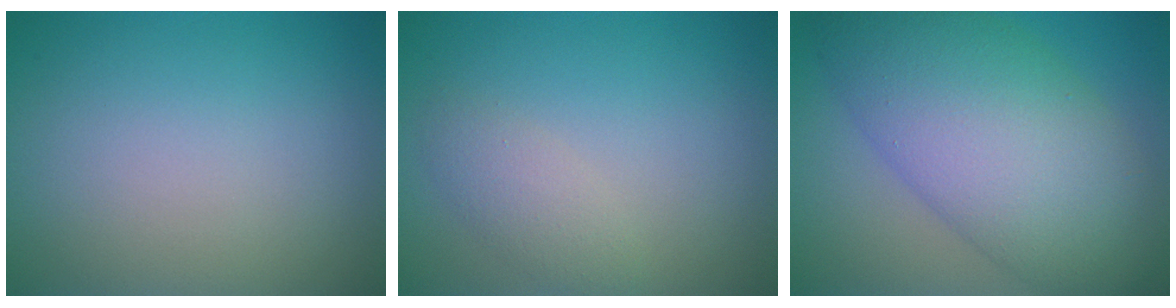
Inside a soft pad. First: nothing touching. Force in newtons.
{"total": 2.0, "press": 2.0, "slide": 0.1}
{"total": 11.7, "press": 11.7, "slide": 0.2}